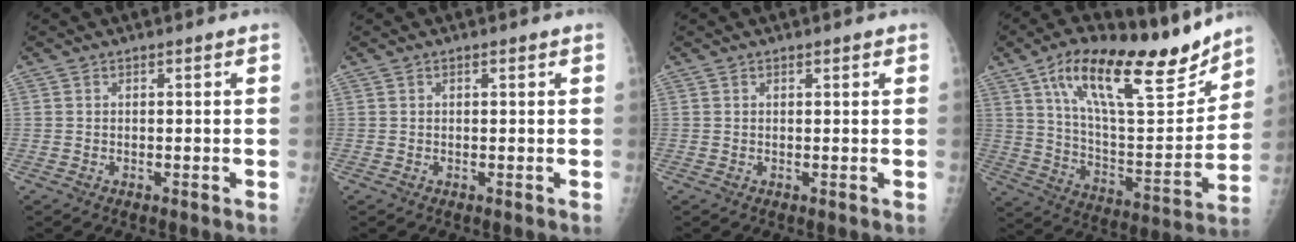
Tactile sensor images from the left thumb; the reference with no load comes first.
{"total": 0.5, "force": [0.3, 0.2, 0.4], "torque": [-0.008, 0.000, 0.003]}
{"total": 0.8, "force": [0.5, 0.3, 0.6], "torque": [-0.008, -0.001, 0.007]}
{"total": 24.3, "force": [16.3, 7.7, 16.3], "torque": [-0.224, -0.061, 0.277]}